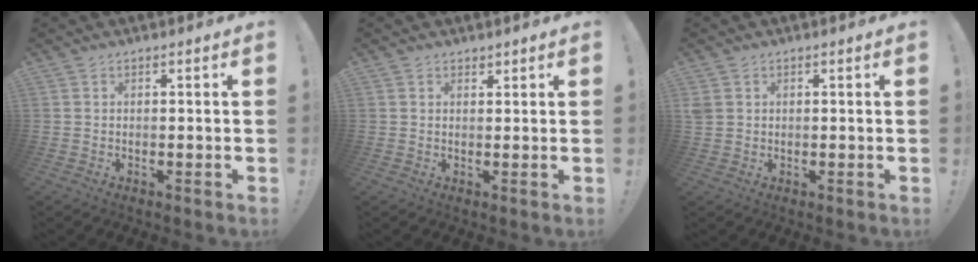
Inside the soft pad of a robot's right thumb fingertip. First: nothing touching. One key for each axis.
{"total": 1.1, "fx": 1.0, "fy": 0.5, "fz": 0.1, "tx": 0.008, "ty": -0.008, "tz": 0.018}
{"total": 2.2, "fx": 0.7, "fy": 1.7, "fz": 1.2, "tx": -0.027, "ty": 0.006, "tz": 0.017}